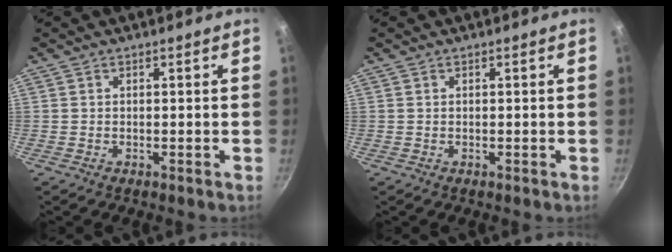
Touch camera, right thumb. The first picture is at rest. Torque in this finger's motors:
{"motor_torque": [0.07, -0.11, 0.30, -0.12, 0.03]}